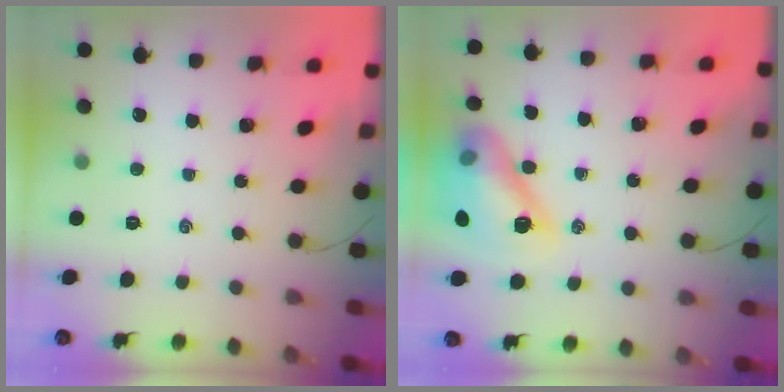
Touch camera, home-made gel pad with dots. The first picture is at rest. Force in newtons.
{"total": 16.2, "press": 16.1, "slide": 2.0}